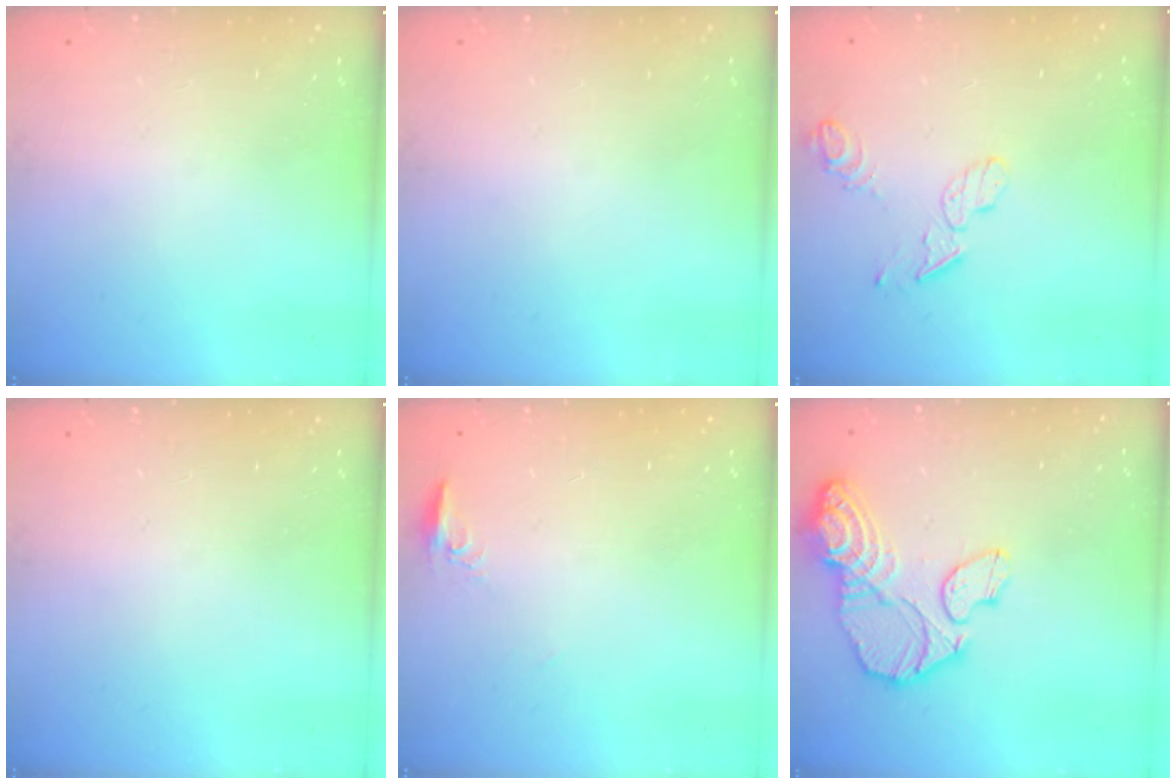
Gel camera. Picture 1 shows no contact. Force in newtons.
{"total": 0.0}
{"total": 6.5, "press": 6.5, "slide": 0.0}
{"total": 0.0}
{"total": 5.5, "press": 5.3, "slide": 1.6}
{"total": 15.9, "press": 15.9, "slide": 1.5}